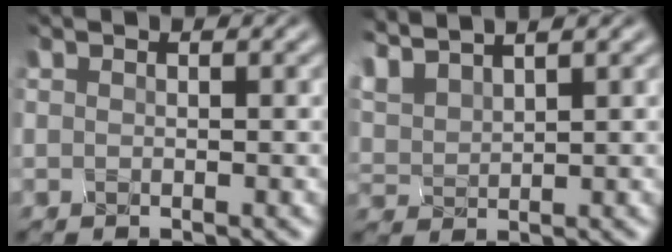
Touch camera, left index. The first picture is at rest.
{"total": 3.9, "force": [3.3, 0.7, 1.9], "torque": [-0.073, 0.014, 0.073]}